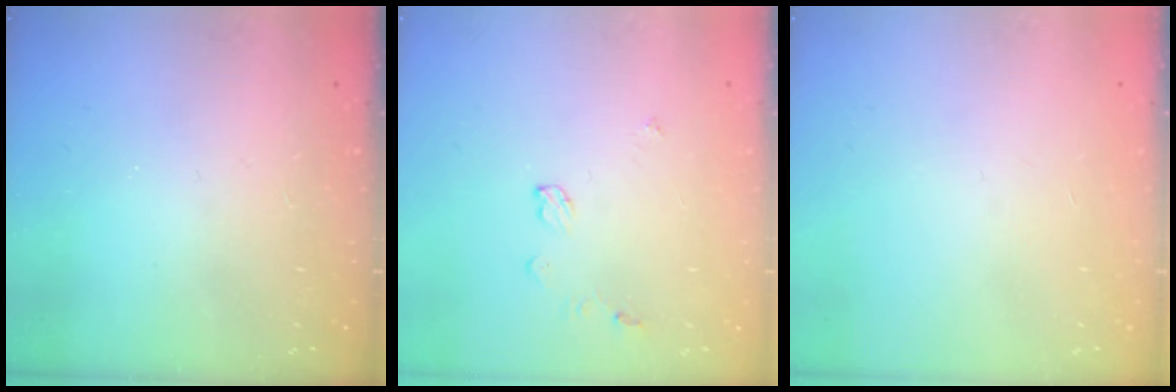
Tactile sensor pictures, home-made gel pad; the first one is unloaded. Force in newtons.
{"total": 5.2, "press": 5.1, "slide": 0.7}
{"total": 0.0}